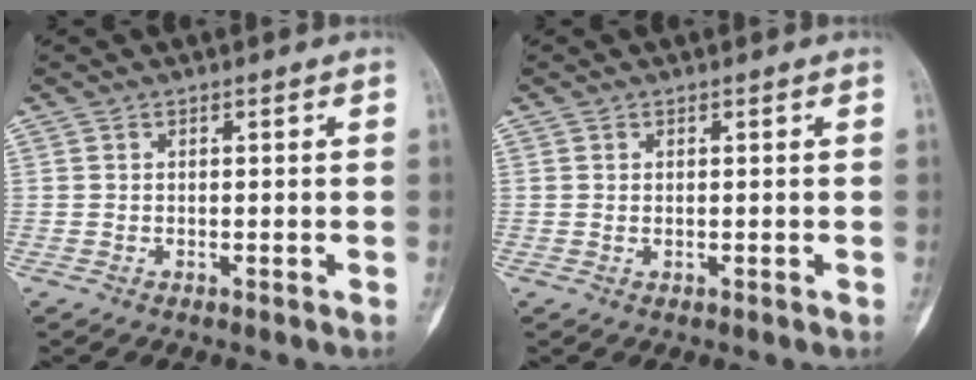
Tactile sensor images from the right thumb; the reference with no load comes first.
{"total": 0.0}